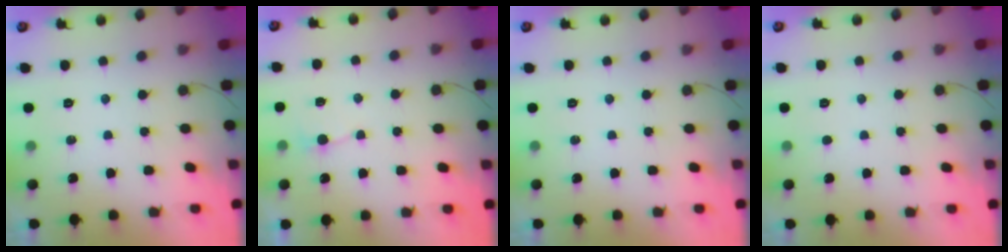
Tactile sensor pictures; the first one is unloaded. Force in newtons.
{"total": 2.7, "press": 2.7, "slide": 0.3}
{"total": 0.0}
{"total": 1.6, "press": 1.6, "slide": 0.2}